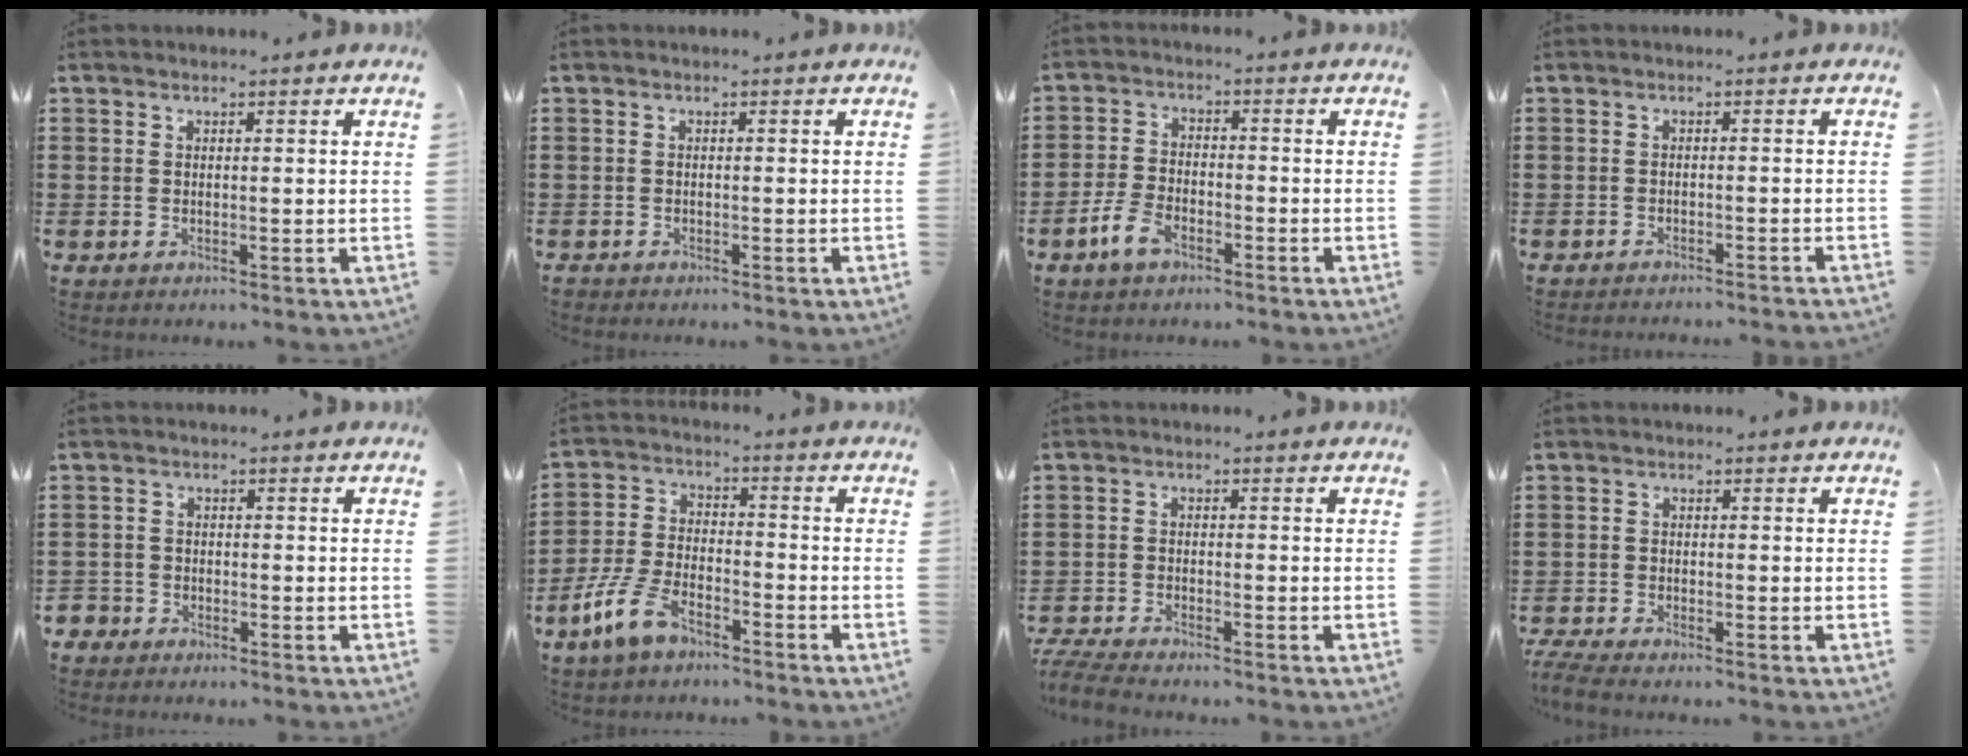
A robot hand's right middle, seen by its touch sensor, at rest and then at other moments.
{"total": 0.6, "force": [-0.5, 0.1, -0.1], "torque": [0.000, 0.000, -0.012]}
{"total": 4.7, "force": [-3.0, 2.2, 2.8], "torque": [-0.074, -0.002, -0.060]}
{"total": 1.4, "force": [-1.3, -0.4, 0.1], "torque": [-0.004, 0.000, -0.026]}
{"total": 2.1, "force": [-1.8, 1.0, 0.0], "torque": [-0.013, -0.005, -0.042]}
{"total": 8.3, "force": [-5.9, 3.4, 4.9], "torque": [-0.115, 0.004, -0.113]}
{"total": 3.8, "force": [-3.7, 0.0, 1.1], "torque": [-0.039, -0.013, -0.078]}
{"total": 2.6, "force": [-2.4, -0.1, 0.9], "torque": [-0.030, -0.009, -0.052]}